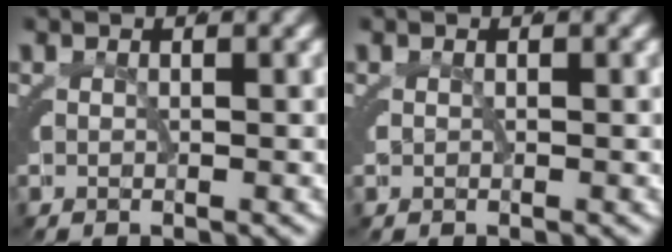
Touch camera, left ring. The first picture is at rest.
{"total": 0.0}